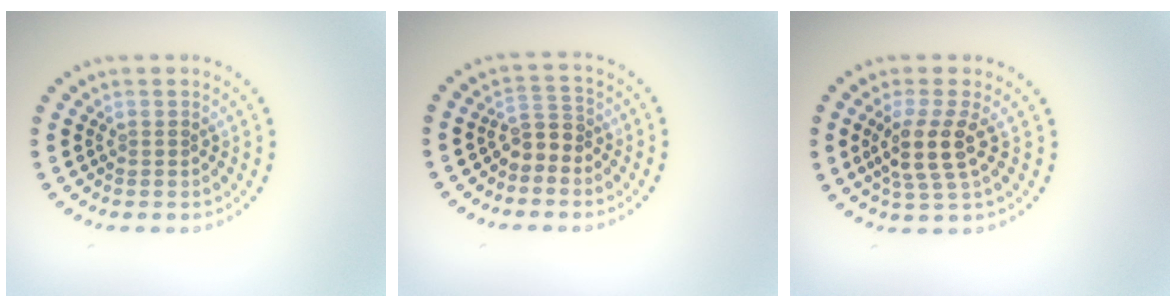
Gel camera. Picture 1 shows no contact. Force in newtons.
{"total": 2.1, "press": 1.9, "slide": 0.8}
{"total": 3.6, "press": 2.9, "slide": 2.2}